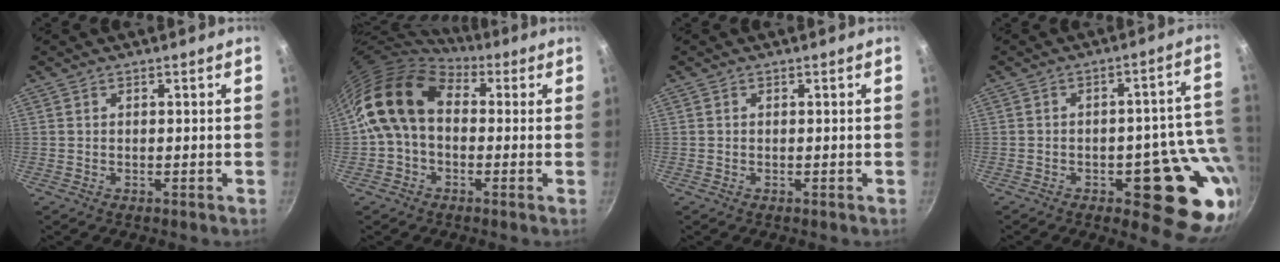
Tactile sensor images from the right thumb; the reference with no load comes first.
{"total": 12.6, "force": [1.5, 9.0, 8.7], "torque": [-0.132, 0.021, 0.008]}
{"total": 0.0}
{"total": 16.9, "force": [-4.5, 7.5, 14.4], "torque": [-0.107, 0.009, -0.055]}